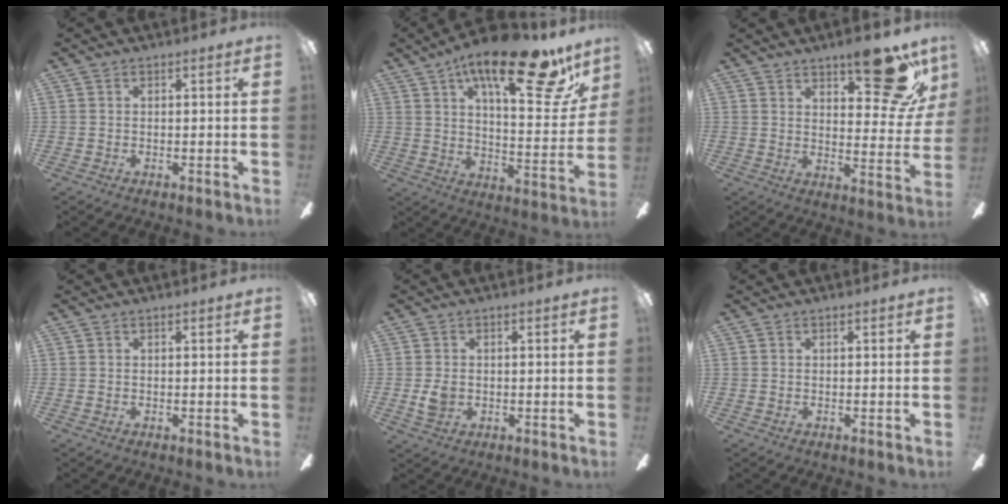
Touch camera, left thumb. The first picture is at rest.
{"total": 24.9, "force": [15.3, 8.2, 17.8], "torque": [-0.262, -0.084, 0.240]}
{"total": 17.8, "force": [11.6, 6.9, 11.5], "torque": [-0.144, -0.068, 0.189]}
{"total": 0.0}
{"total": 3.7, "force": [-0.3, 2.8, 2.3], "torque": [-0.041, 0.002, -0.008]}
{"total": 0.0}